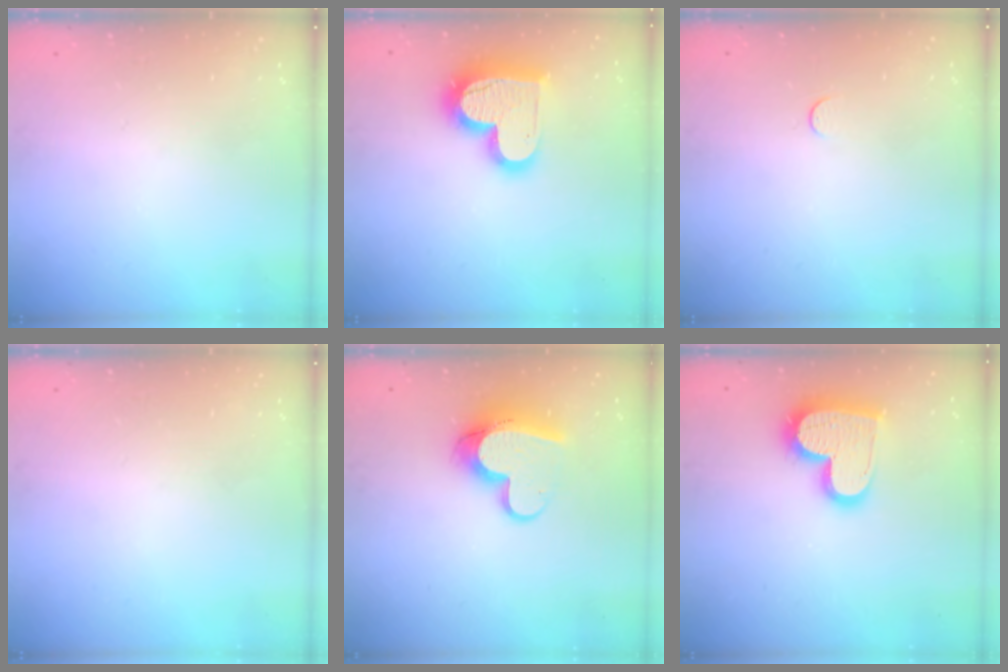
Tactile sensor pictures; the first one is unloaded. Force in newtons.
{"total": 18.8, "press": 18.7, "slide": 1.6}
{"total": 3.5, "press": 3.5, "slide": 0.4}
{"total": 0.0}
{"total": 12.6, "press": 12.6, "slide": 1.2}
{"total": 18.2, "press": 18.1, "slide": 1.3}